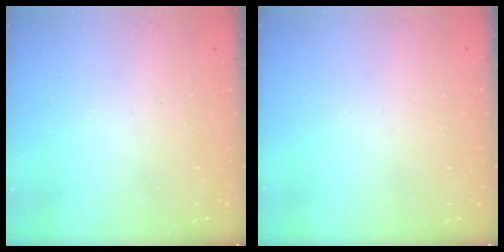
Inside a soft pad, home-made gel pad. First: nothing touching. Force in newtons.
{"total": 0.0}